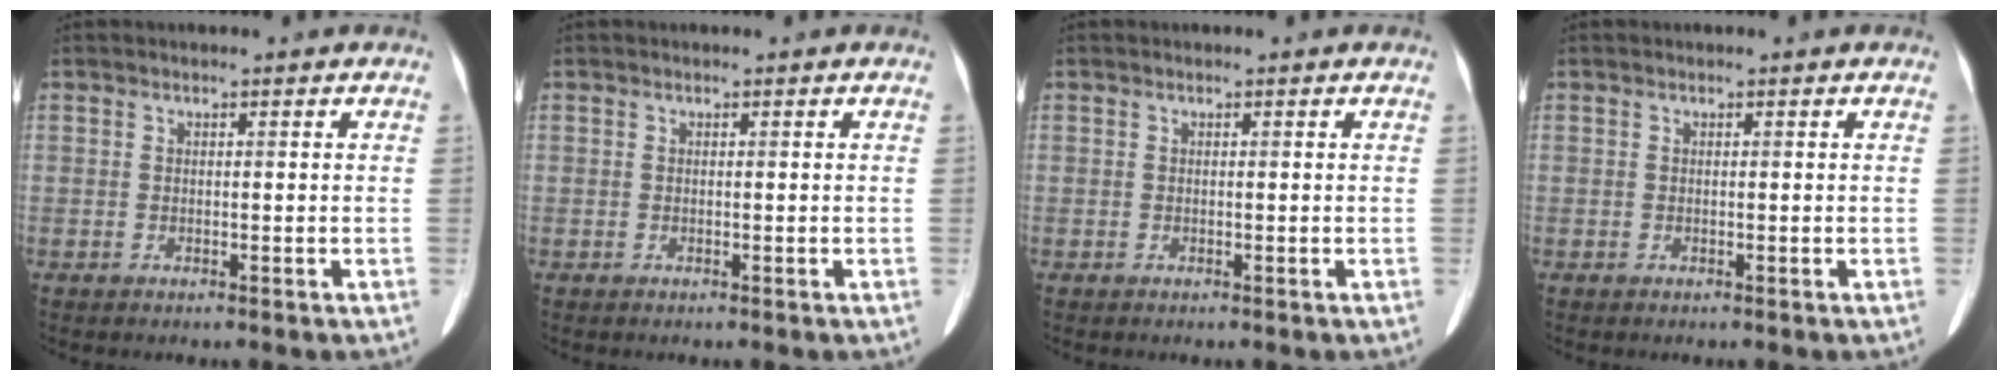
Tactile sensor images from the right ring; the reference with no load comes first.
{"total": 0.0}
{"total": 0.0}
{"total": 0.0}